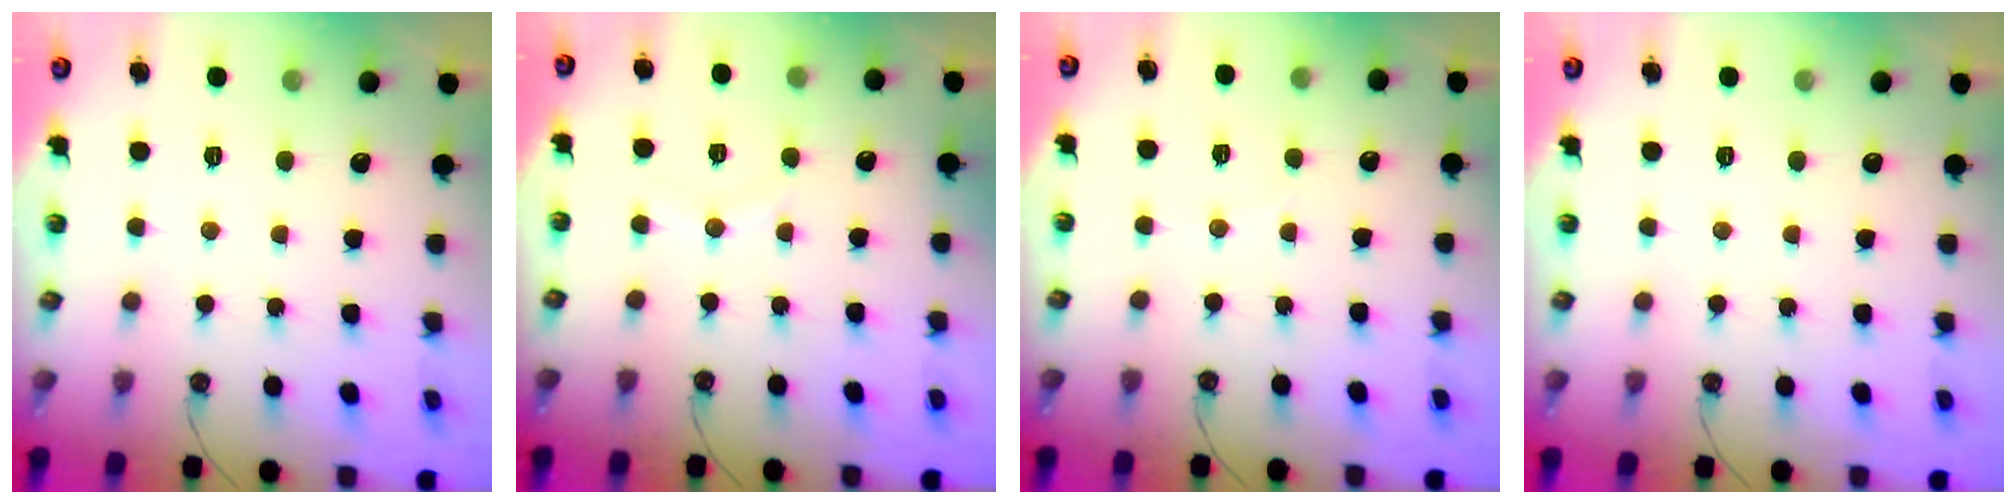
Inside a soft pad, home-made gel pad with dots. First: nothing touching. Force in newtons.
{"total": 5.2, "press": 5.2, "slide": 0.1}
{"total": 2.2, "press": 2.2, "slide": 0.2}
{"total": 0.0}